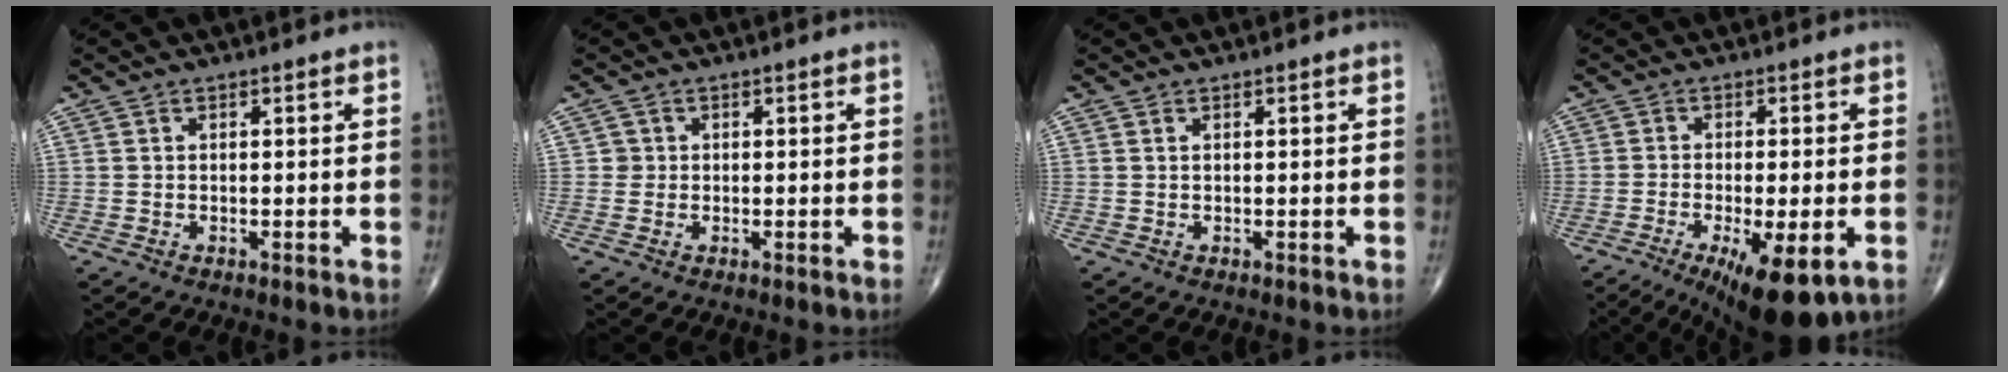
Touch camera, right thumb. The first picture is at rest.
{"total": 1.3, "force": [0.0, 1.2, -0.1], "torque": [0.011, 0.004, -0.002]}
{"total": 0.0}
{"total": 13.0, "force": [-5.8, 3.9, 11.0], "torque": [-0.159, -0.009, -0.079]}